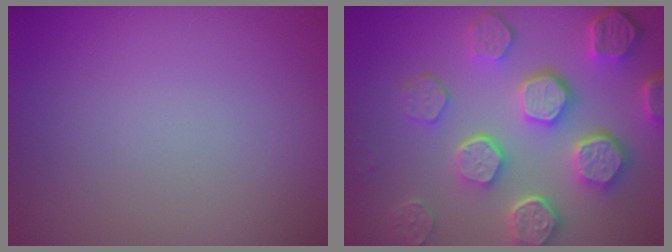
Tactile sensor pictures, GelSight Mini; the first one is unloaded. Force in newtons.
{"total": 8.1, "press": 6.2, "slide": 5.3}